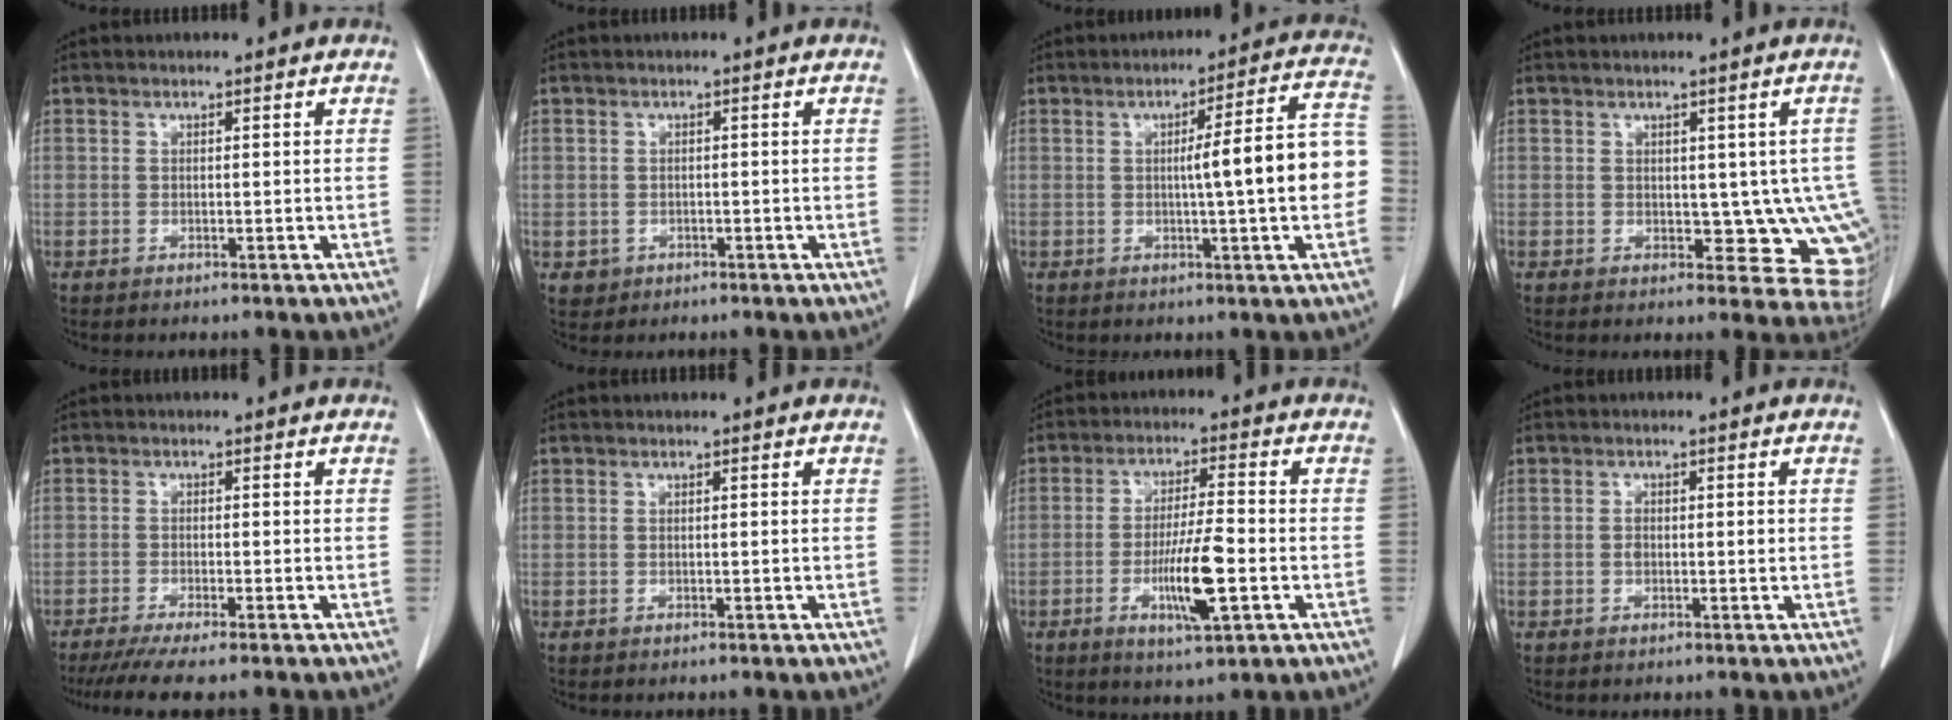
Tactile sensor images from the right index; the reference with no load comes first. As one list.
[{"total": 2.0, "force": [-0.5, 1.9, 0.2], "torque": [0.000, 0.006, -0.002]}, {"total": 12.2, "force": [-0.7, 0.3, 12.1], "torque": [-0.151, 0.026, -0.013]}, {"total": 8.1, "force": [0.2, 4.6, 6.7], "torque": [-0.055, -0.002, 0.011]}, {"total": 6.2, "force": [-5.0, -0.3, 3.6], "torque": [-0.051, -0.016, -0.082]}, {"total": 0.0}, {"total": 9.5, "force": [-2.9, 1.0, 9.0], "torque": [-0.165, -0.010, -0.049]}, {"total": 2.0, "force": [-0.1, 1.0, 1.7], "torque": [-0.031, 0.002, -0.001]}]